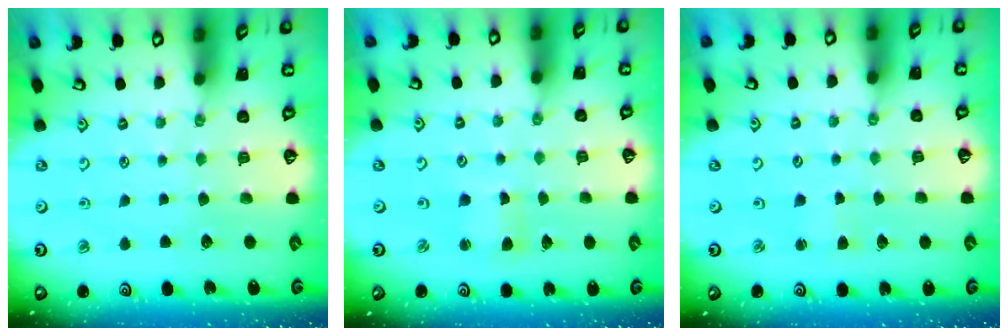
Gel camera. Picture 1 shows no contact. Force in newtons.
{"total": 2.0, "press": 2.0, "slide": 0.3}
{"total": 1.7, "press": 1.6, "slide": 0.2}